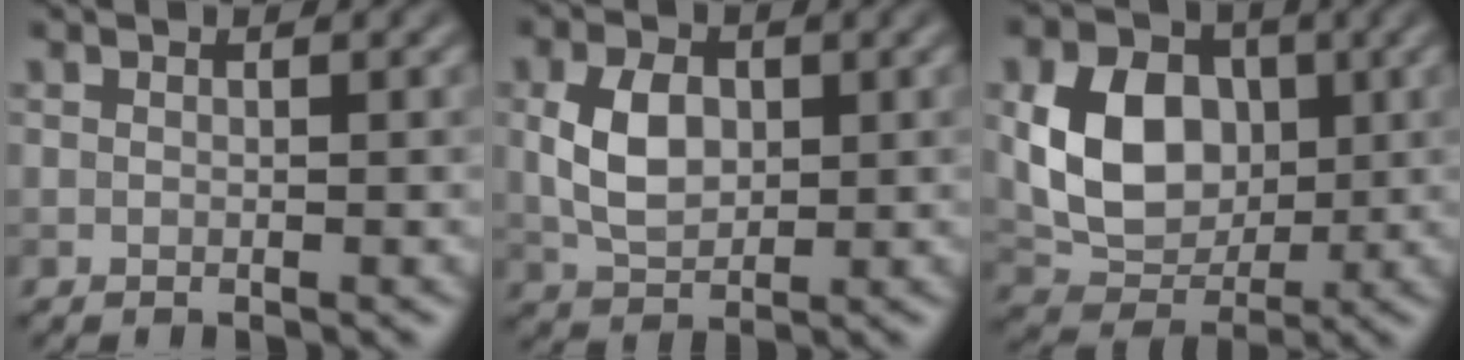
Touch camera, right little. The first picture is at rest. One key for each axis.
{"total": 4.6, "fx": 0.4, "fy": 3.0, "fz": 3.4, "tx": -0.077, "ty": 0.002, "tz": 0.007}
{"total": 7.7, "fx": 0.8, "fy": 5.9, "fz": 4.9, "tx": -0.095, "ty": -0.002, "tz": 0.015}